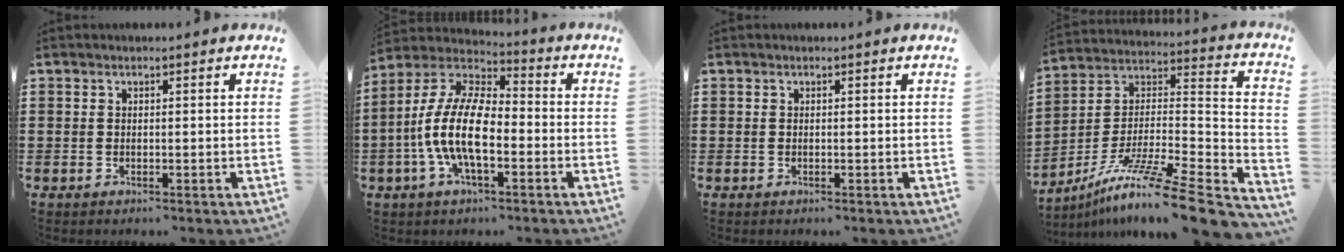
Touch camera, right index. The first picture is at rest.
{"total": 12.1, "force": [-3.1, 4.9, 10.6], "torque": [-0.258, -0.011, -0.068]}
{"total": 0.0}
{"total": 11.9, "force": [-8.8, 0.6, 7.9], "torque": [-0.132, 0.002, -0.162]}